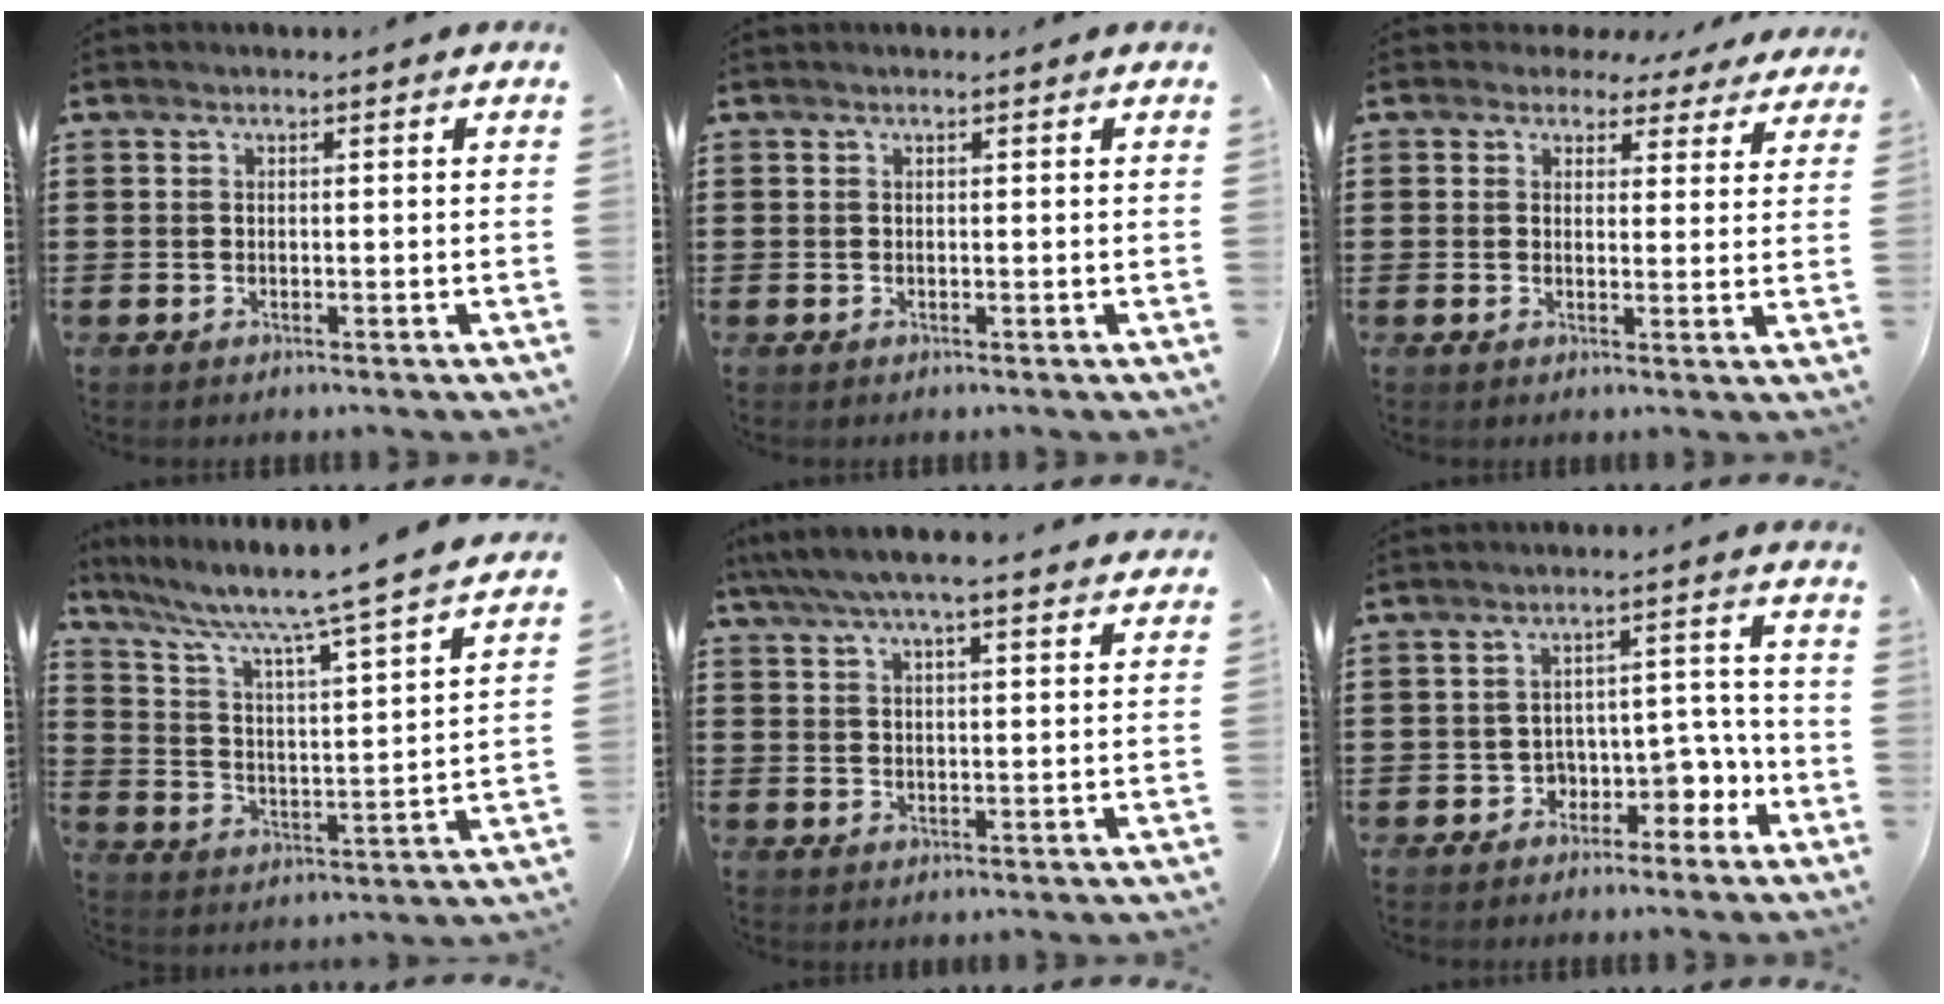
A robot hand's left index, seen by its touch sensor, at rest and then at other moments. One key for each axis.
{"total": 0.0}
{"total": 3.3, "fx": 2.7, "fy": 1.7, "fz": 0.7, "tx": -0.020, "ty": -0.004, "tz": 0.048}
{"total": 7.3, "fx": 6.1, "fy": -0.3, "fz": 4.1, "tx": -0.105, "ty": -0.055, "tz": 0.093}
{"total": 5.3, "fx": 4.8, "fy": 0.2, "fz": 2.3, "tx": -0.061, "ty": -0.017, "tz": 0.083}
{"total": 4.9, "fx": -3.1, "fy": 3.2, "fz": 2.1, "tx": -0.046, "ty": 0.013, "tz": -0.063}